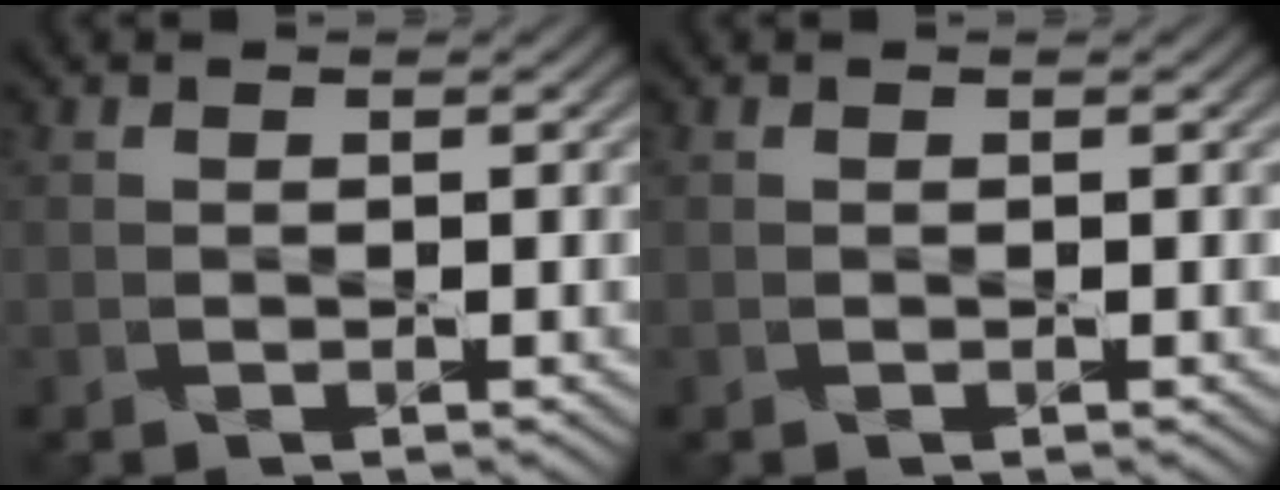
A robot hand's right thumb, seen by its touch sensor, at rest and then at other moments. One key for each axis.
{"total": 0.0}